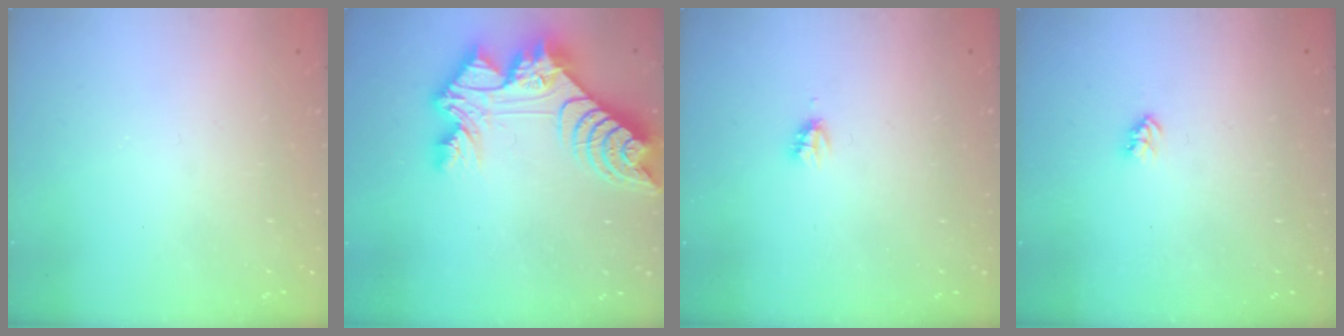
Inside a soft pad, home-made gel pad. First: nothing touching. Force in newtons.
{"total": 14.9, "press": 14.8, "slide": 1.5}
{"total": 2.2, "press": 2.2, "slide": 0.3}
{"total": 2.7, "press": 2.7, "slide": 0.4}